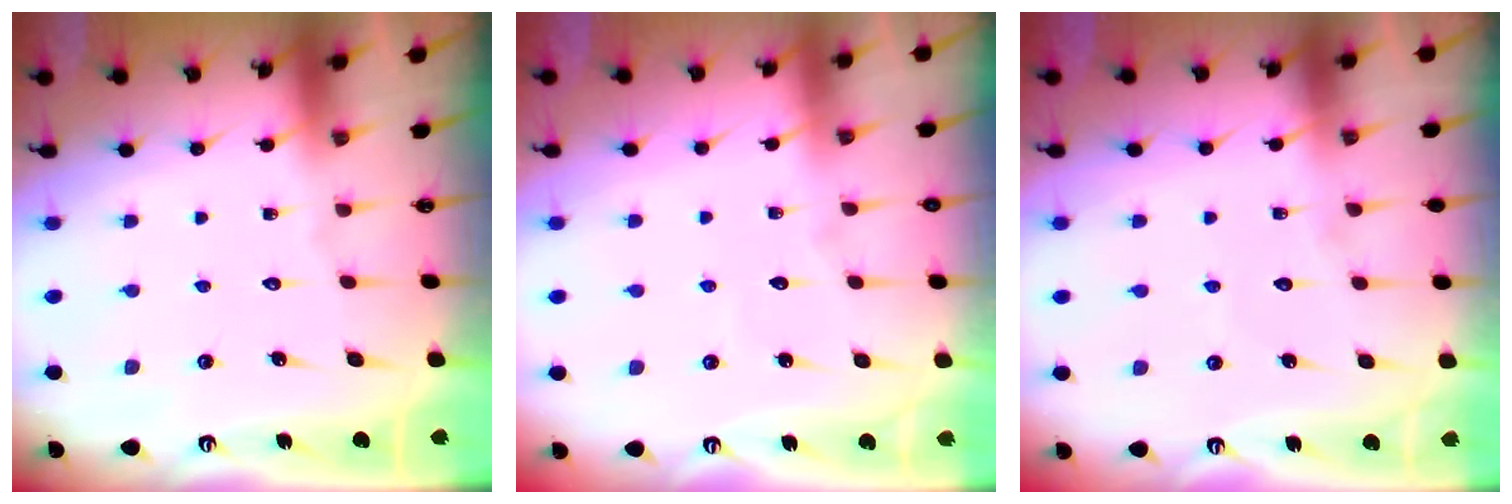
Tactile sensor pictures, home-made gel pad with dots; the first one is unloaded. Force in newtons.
{"total": 3.3, "press": 3.3, "slide": 0.4}
{"total": 2.3, "press": 2.3, "slide": 0.2}